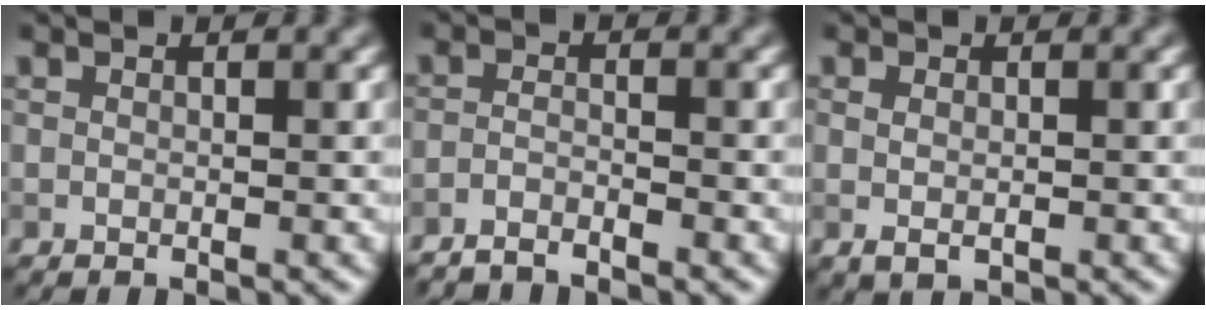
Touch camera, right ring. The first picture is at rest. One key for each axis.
{"total": 2.0, "fx": -1.9, "fy": 0.3, "fz": 0.8, "tx": -0.013, "ty": -0.001, "tz": -0.044}
{"total": 1.5, "fx": 0.0, "fy": 0.8, "fz": 1.2, "tx": -0.023, "ty": -0.002, "tz": 0.004}